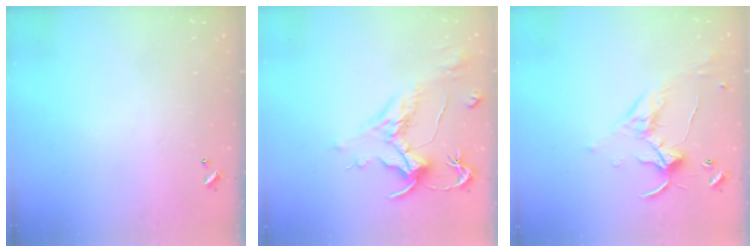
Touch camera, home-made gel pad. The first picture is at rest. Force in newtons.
{"total": 1.6, "press": 0.7, "slide": 1.5}
{"total": 1.2, "press": 0.8, "slide": 0.8}